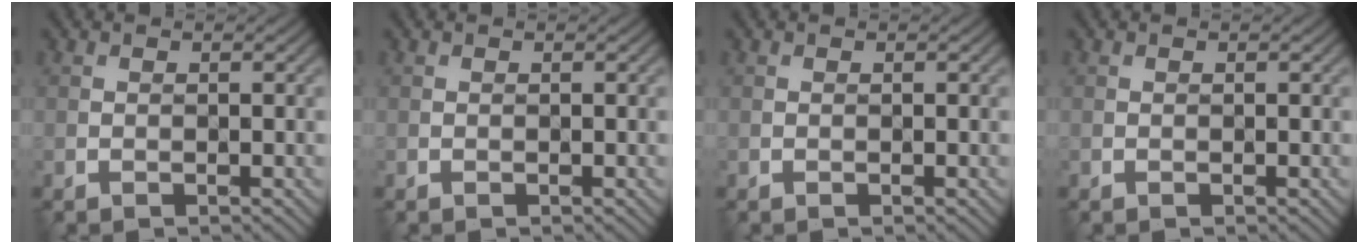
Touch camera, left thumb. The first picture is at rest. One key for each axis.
{"total": 0.0}
{"total": 0.0}
{"total": 0.0}